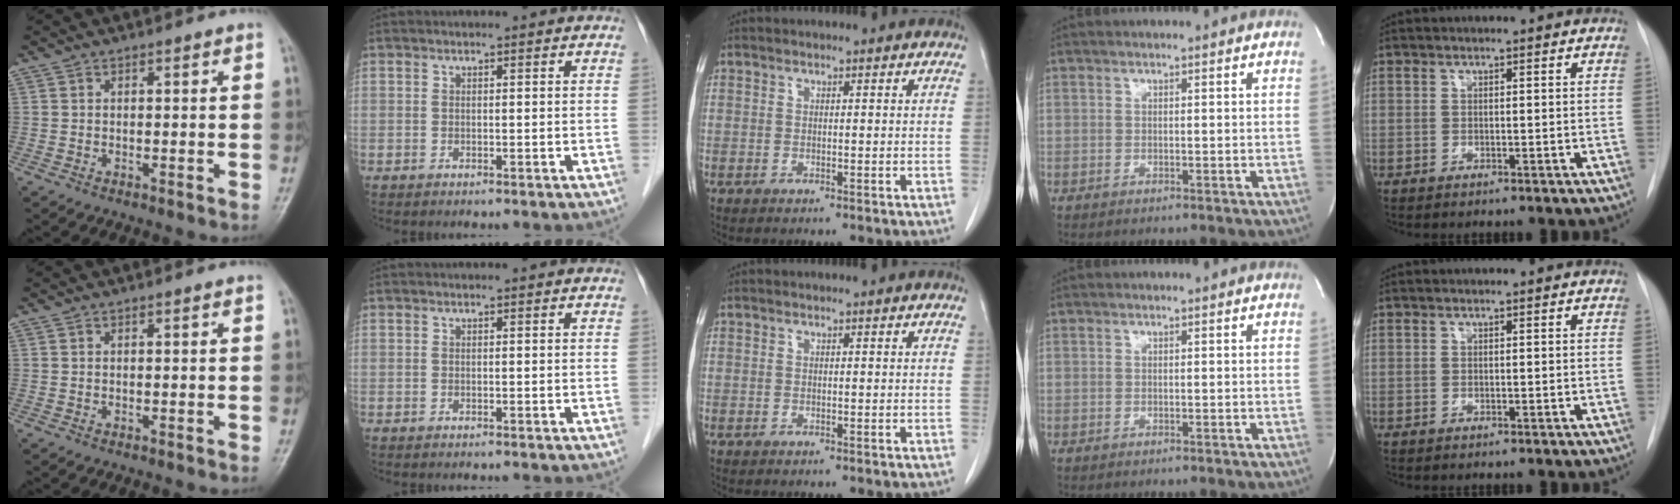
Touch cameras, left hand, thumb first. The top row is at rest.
{}